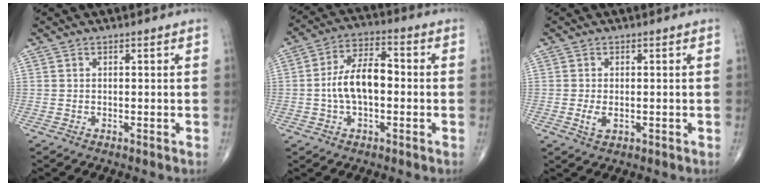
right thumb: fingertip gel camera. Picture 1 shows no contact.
{"total": 10.0, "force": [-0.8, 5.2, 8.5], "torque": [-0.153, 0.030, -0.022]}
{"total": 2.5, "force": [-0.5, 1.4, 2.1], "torque": [-0.044, -0.005, -0.008]}